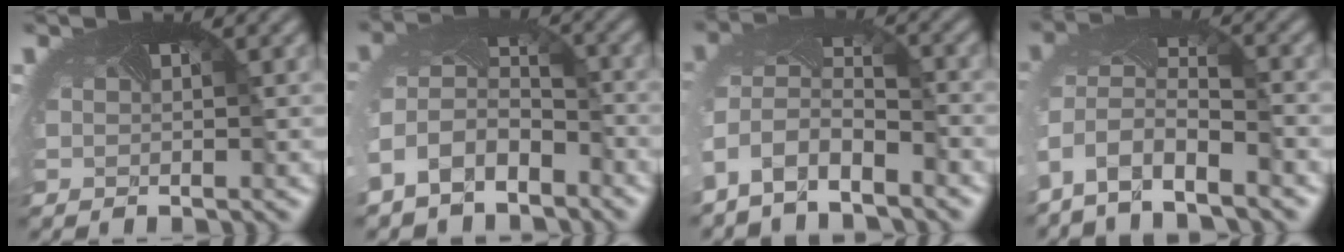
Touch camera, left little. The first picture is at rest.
{"total": 6.6, "force": [-3.9, 4.5, 2.8], "torque": [-0.084, -0.022, -0.071]}
{"total": 5.0, "force": [-3.8, 2.2, 2.3], "torque": [-0.072, -0.019, -0.071]}
{"total": 6.8, "force": [-5.0, 2.7, 3.6], "torque": [-0.098, -0.026, -0.079]}